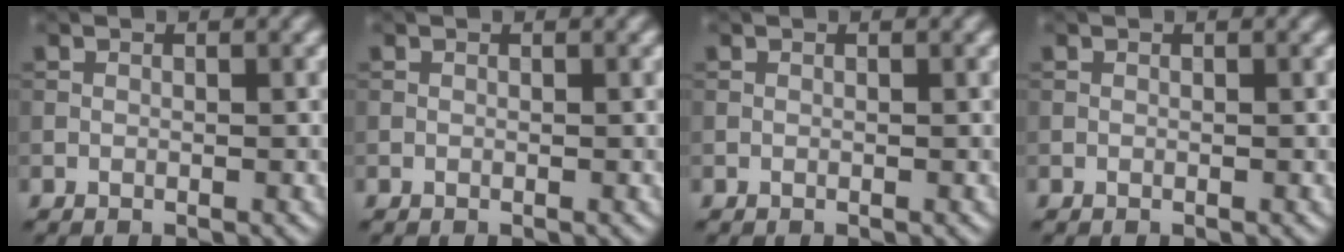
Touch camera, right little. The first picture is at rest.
{"total": 0.0}
{"total": 0.0}
{"total": 0.0}